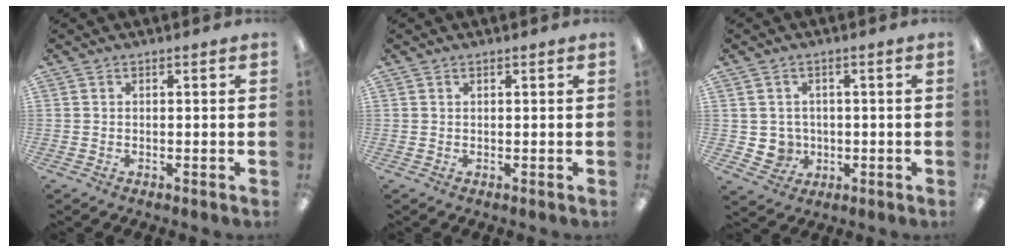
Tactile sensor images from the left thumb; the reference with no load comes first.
{"total": 0.6, "force": [0.4, 0.2, 0.4], "torque": [-0.008, 0.001, 0.008]}
{"total": 4.1, "force": [0.2, 4.0, 0.8], "torque": [-0.016, 0.005, 0.008]}